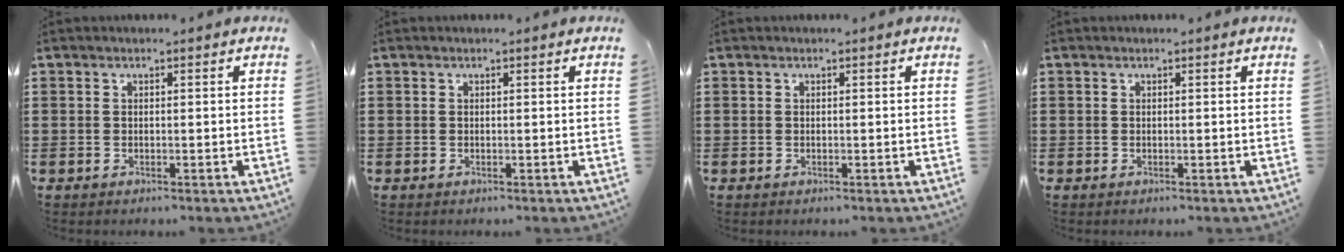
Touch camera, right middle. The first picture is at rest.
{"total": 0.0}
{"total": 0.0}
{"total": 0.0}